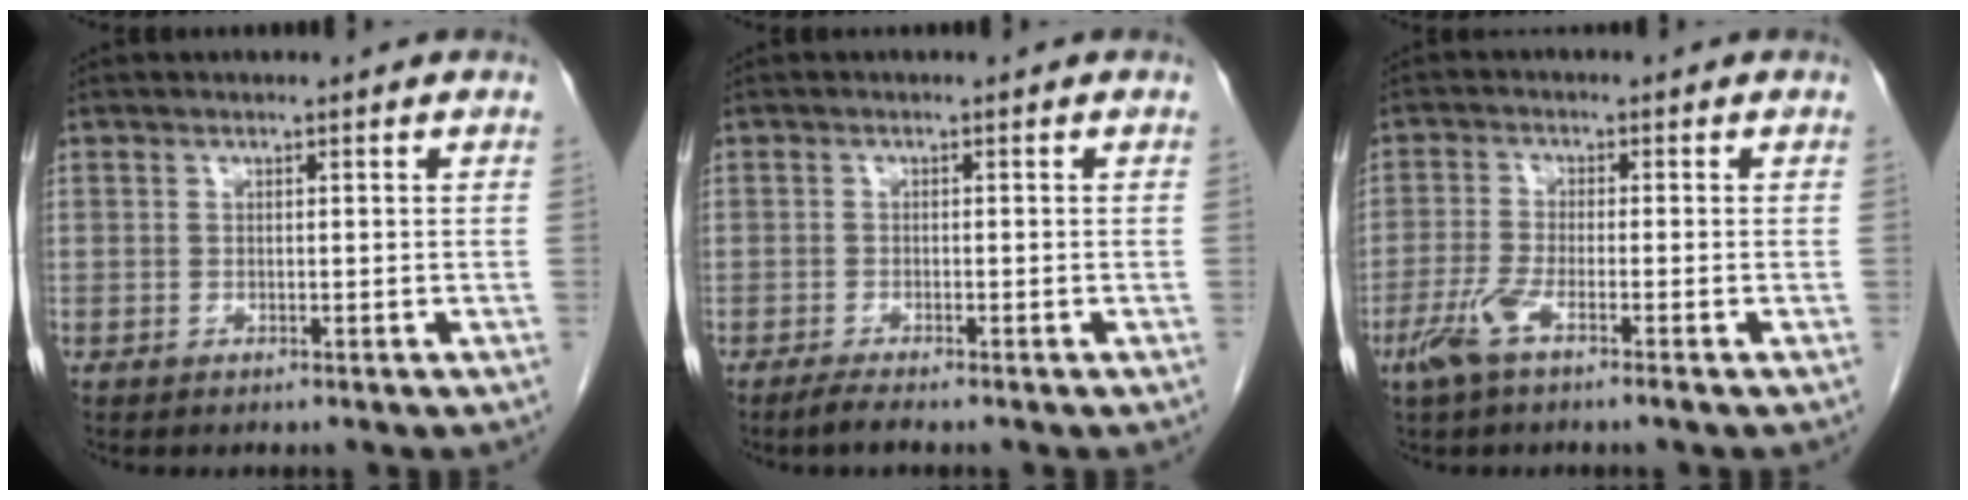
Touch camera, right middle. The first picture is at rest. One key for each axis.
{"total": 1.8, "fx": -1.4, "fy": -0.2, "fz": 1.0, "tx": -0.032, "ty": -0.008, "tz": -0.029}
{"total": 4.5, "fx": -2.7, "fy": 0.2, "fz": 3.6, "tx": -0.085, "ty": -0.010, "tz": -0.061}